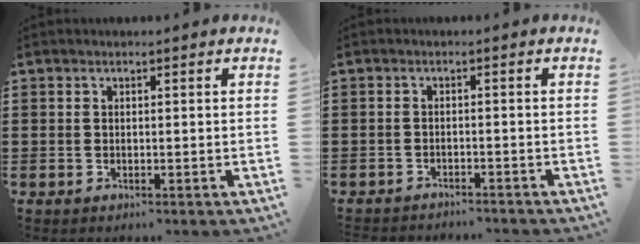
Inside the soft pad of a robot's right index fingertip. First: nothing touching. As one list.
[{"total": 1.6, "force": [-1.6, 0.1, 0.0], "torque": [-0.005, 0.001, -0.035]}]